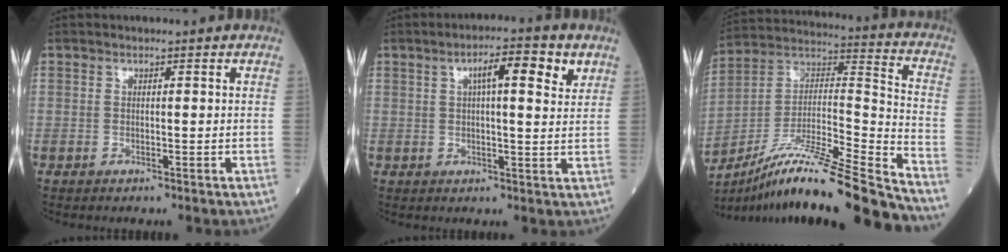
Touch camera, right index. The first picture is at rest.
{"total": 7.2, "force": [3.2, 1.4, 6.3], "torque": [-0.097, 0.011, 0.041]}
{"total": 25.1, "force": [-20.3, 0.2, 14.8], "torque": [-0.221, -0.001, -0.346]}